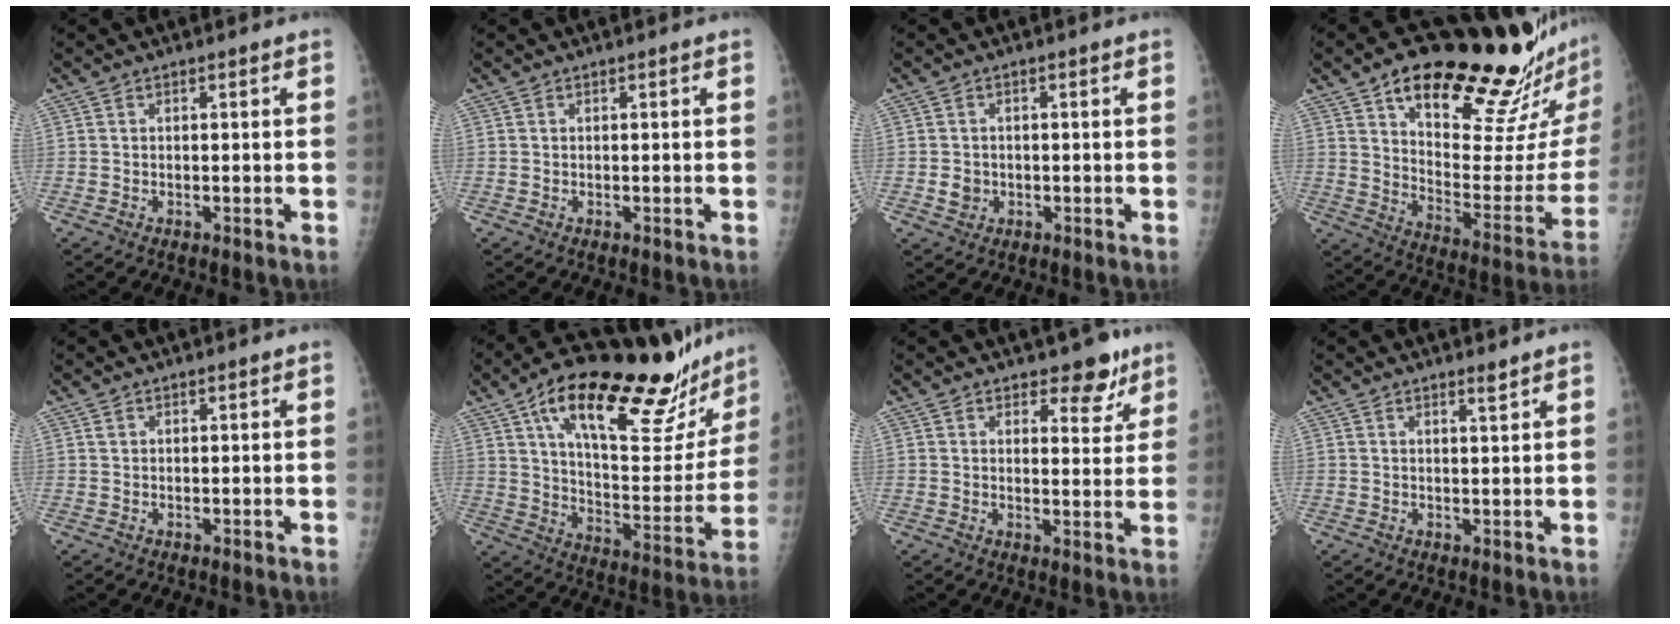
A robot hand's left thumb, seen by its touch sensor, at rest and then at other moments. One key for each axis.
{"total": 0.0}
{"total": 2.6, "fx": -0.4, "fy": 2.3, "fz": 1.0, "tx": -0.007, "ty": 0.003, "tz": -0.003}
{"total": 28.9, "fx": 21.3, "fy": 8.0, "fz": 17.9, "tx": -0.220, "ty": -0.106, "tz": 0.305}
{"total": 0.7, "fx": 0.4, "fy": 0.5, "fz": 0.2, "tx": 0.000, "ty": -0.001, "tz": 0.007}
{"total": 30.4, "fx": 19.8, "fy": 10.2, "fz": 20.7, "tx": -0.274, "ty": -0.051, "tz": 0.300}
{"total": 6.2, "fx": 4.4, "fy": 3.2, "fz": 2.8, "tx": -0.004, "ty": -0.025, "tz": 0.058}
{"total": 1.5, "fx": 1.2, "fy": 0.1, "fz": 0.8, "tx": -0.011, "ty": -0.011, "tz": 0.021}